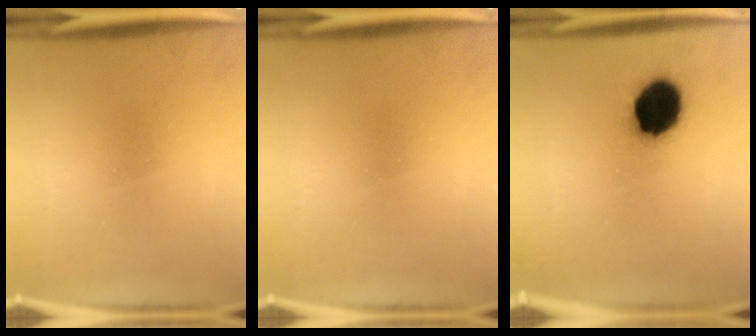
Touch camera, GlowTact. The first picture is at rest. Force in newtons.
{"total": 0.0}
{"total": 12.6}